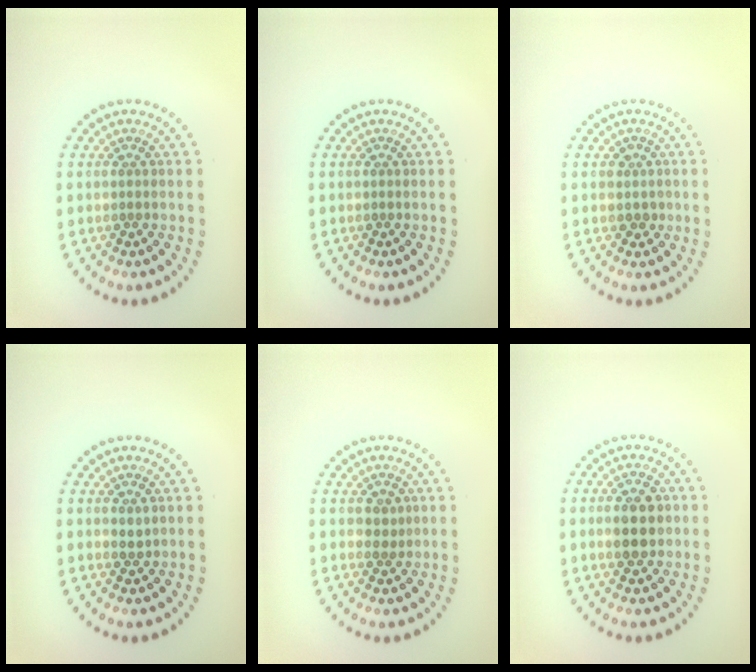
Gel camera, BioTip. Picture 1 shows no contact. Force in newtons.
{"total": 0.0}
{"total": 1.2, "press": 1.0, "slide": 0.6}
{"total": 0.7, "press": 0.7, "slide": 0.1}
{"total": 0.9, "press": 0.6, "slide": 0.6}
{"total": 3.3, "press": 3.3, "slide": 0.2}